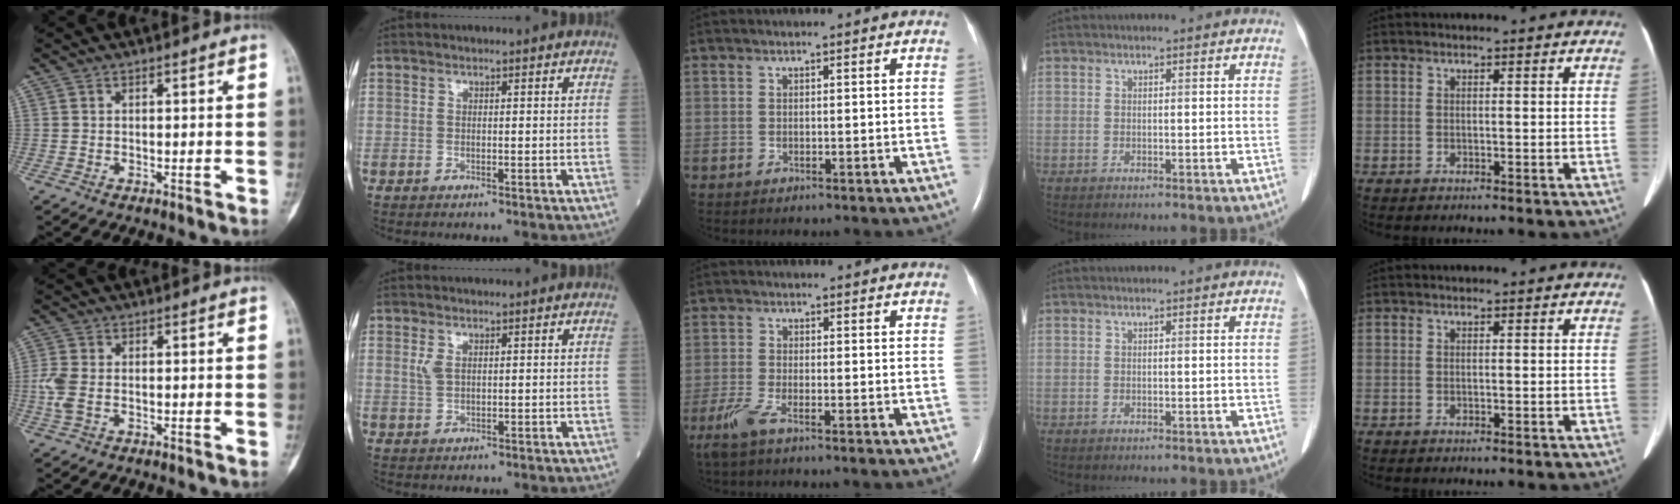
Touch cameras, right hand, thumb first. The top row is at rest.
{"thumb": {"total": 4.0, "force": [-0.9, 1.9, 3.4], "torque": [-0.101, 0.002, -0.021]}, "index": {"total": 1.7, "force": [0.7, 0.8, 1.3], "torque": [-0.030, 0.001, 0.017]}, "middle": {"total": 4.1, "force": [-2.8, 0.4, 2.9], "torque": [-0.071, -0.011, -0.059]}}